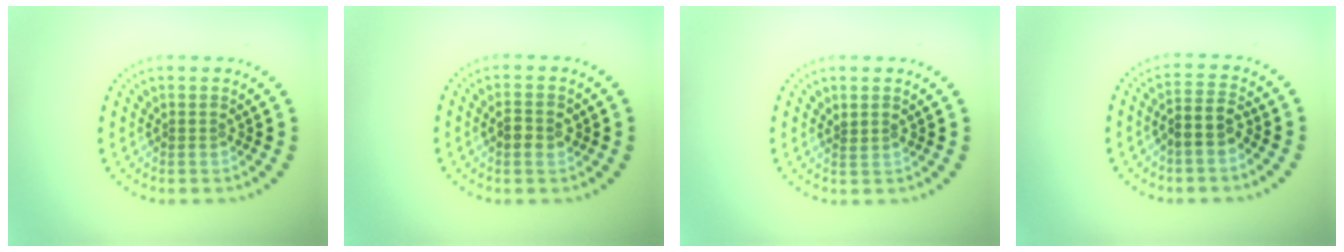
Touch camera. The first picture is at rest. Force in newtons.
{"total": 2.1, "press": 2.1, "slide": 0.2}
{"total": 0.6, "press": 0.3, "slide": 0.5}
{"total": 2.6, "press": 2.3, "slide": 1.2}